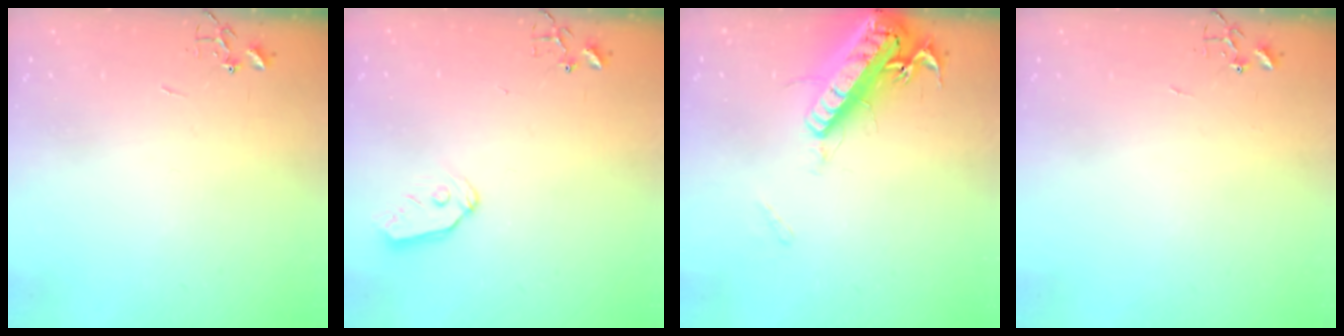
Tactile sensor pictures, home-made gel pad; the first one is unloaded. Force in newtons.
{"total": 7.7, "press": 7.7, "slide": 0.4}
{"total": 20.1, "press": 19.7, "slide": 3.9}
{"total": 0.0}